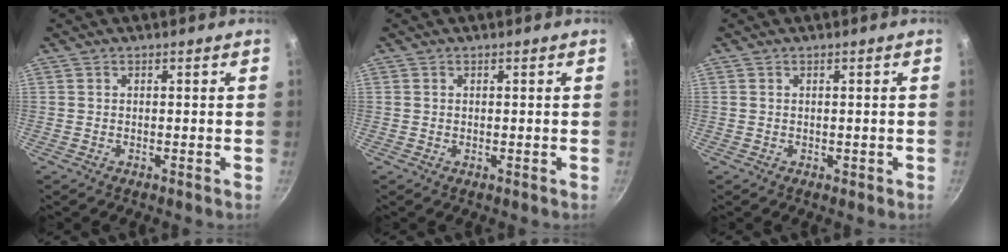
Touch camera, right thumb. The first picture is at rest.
{"total": 0.0}
{"total": 0.6, "force": [0.0, 0.5, 0.4], "torque": [0.001, 0.001, 0.000]}